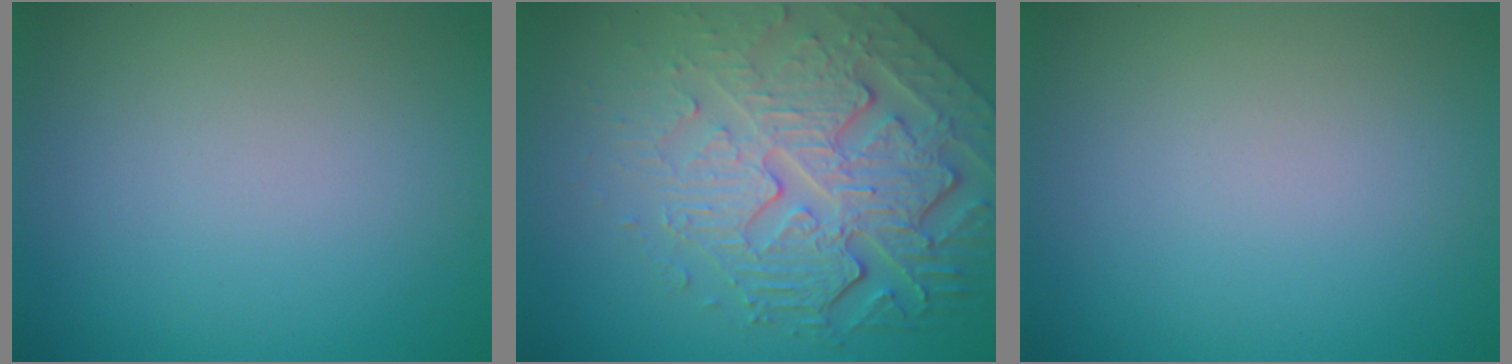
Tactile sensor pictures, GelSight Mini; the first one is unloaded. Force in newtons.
{"total": 8.0, "press": 5.6, "slide": 5.7}
{"total": 0.0}